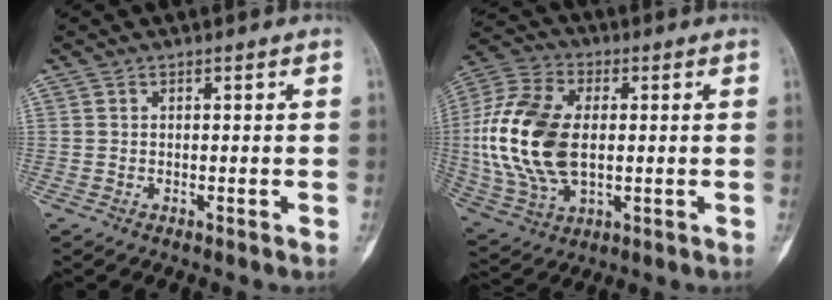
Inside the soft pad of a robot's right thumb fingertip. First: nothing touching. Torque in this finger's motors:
{"motor_torque": [2.10, 1.86, 1.10, -1.33, 0.28]}